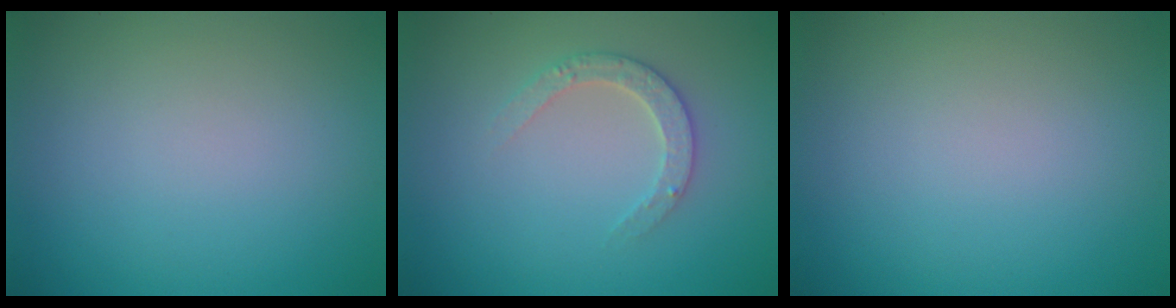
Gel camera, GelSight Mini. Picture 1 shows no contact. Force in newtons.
{"total": 2.4, "press": 2.3, "slide": 0.5}
{"total": 0.0}